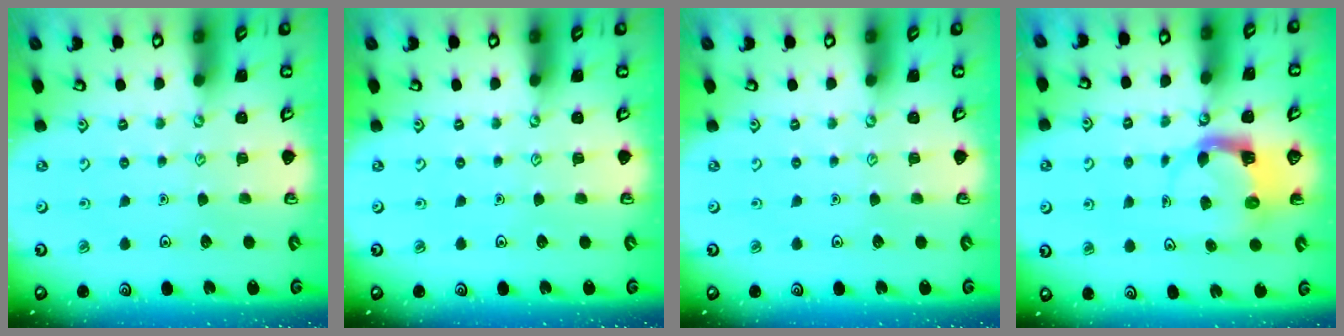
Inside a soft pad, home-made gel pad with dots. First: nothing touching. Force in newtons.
{"total": 0.0}
{"total": 0.0}
{"total": 4.0, "press": 4.0, "slide": 0.2}